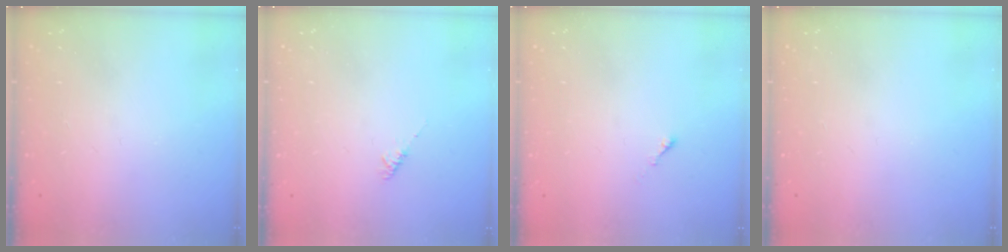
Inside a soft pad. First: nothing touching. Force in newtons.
{"total": 2.0, "press": 1.9, "slide": 0.4}
{"total": 0.0}
{"total": 0.0}